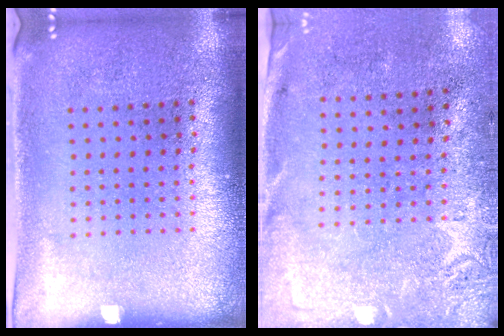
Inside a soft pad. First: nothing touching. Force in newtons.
{"total": 2.8, "press": 2.2, "slide": 1.8}